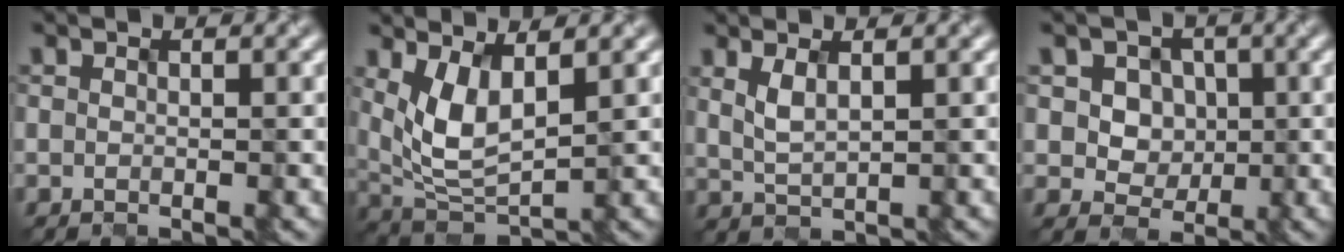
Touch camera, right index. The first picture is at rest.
{"total": 4.1, "force": [1.3, 1.8, 3.5], "torque": [-0.086, -0.015, 0.040]}
{"total": 1.6, "force": [0.6, 0.4, 1.5], "torque": [-0.040, -0.005, 0.024]}
{"total": 4.4, "force": [1.0, 4.0, 1.7], "torque": [-0.037, 0.004, 0.024]}